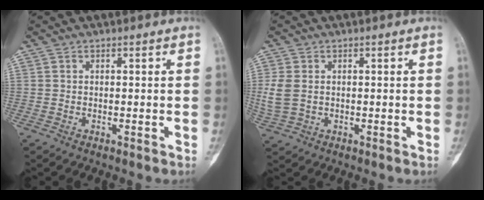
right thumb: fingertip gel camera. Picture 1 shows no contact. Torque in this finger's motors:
{"motor_torque": [0.33, 0.75, 0.00, 0.02, 0.05]}